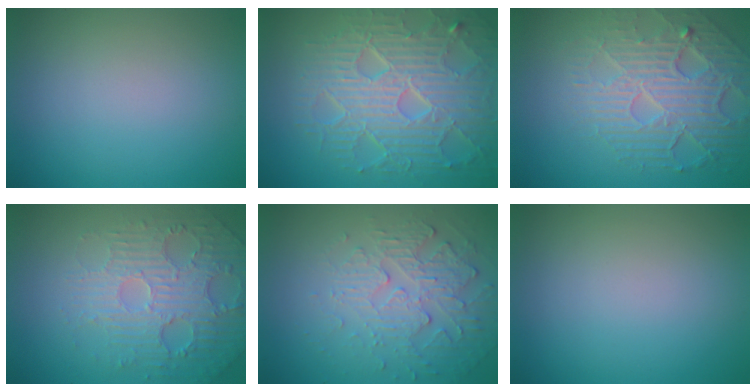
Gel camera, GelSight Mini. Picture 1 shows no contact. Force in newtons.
{"total": 9.0, "press": 6.3, "slide": 6.5}
{"total": 6.9, "press": 5.0, "slide": 4.7}
{"total": 5.4, "press": 3.8, "slide": 3.9}
{"total": 4.9, "press": 3.3, "slide": 3.6}
{"total": 0.0}